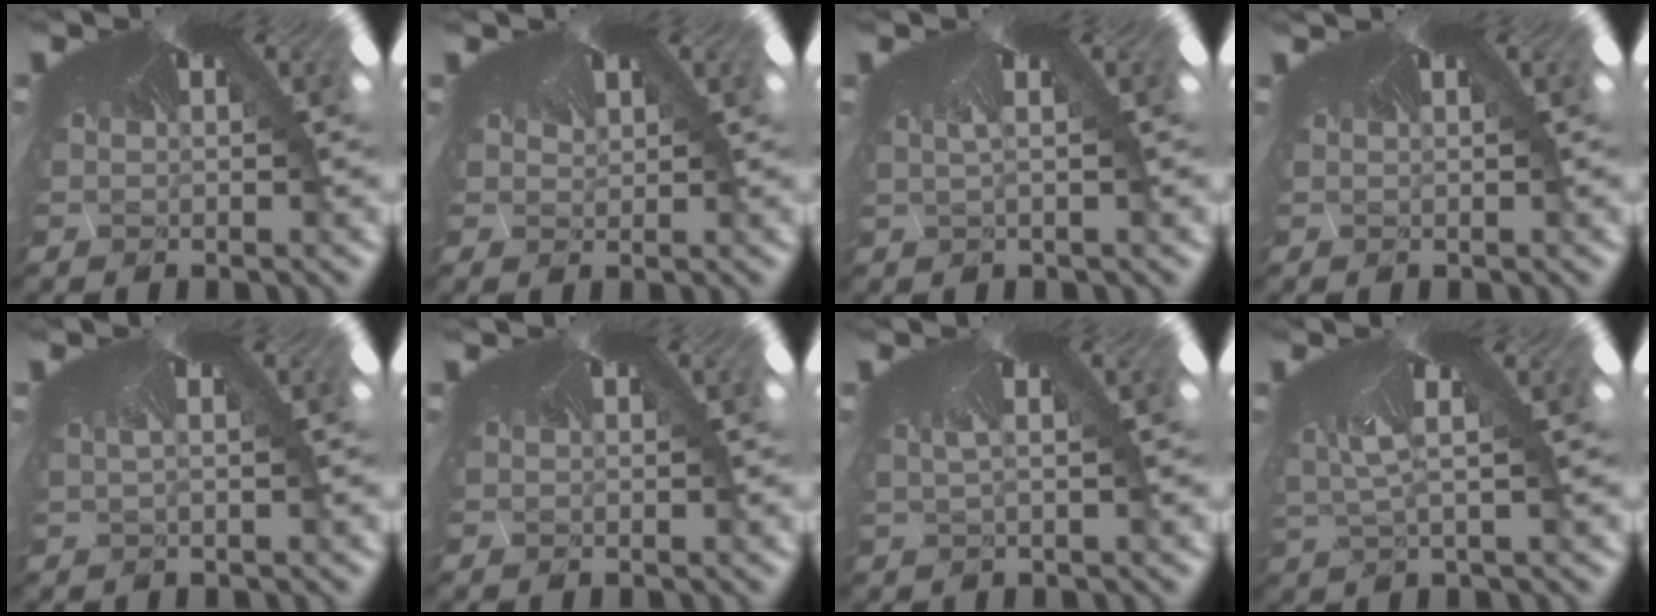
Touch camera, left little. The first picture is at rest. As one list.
[{"total": 1.1, "force": [0.7, 0.5, 0.7], "torque": [-0.012, 0.009, 0.014]}, {"total": 1.4, "force": [-1.1, -0.8, -0.1], "torque": [0.014, -0.013, -0.011]}, {"total": 0.6, "force": [0.0, 0.0, -0.6], "torque": [0.008, -0.002, 0.000]}, {"total": 1.1, "force": [-0.9, -0.7, 0.0], "torque": [0.014, -0.007, -0.009]}, {"total": 0.0}, {"total": 1.7, "force": [-1.4, -1.0, -0.1], "torque": [0.013, -0.016, -0.012]}, {"total": 2.8, "force": [-2.5, -1.3, -0.4], "torque": [-0.021, -0.036, -0.013]}]